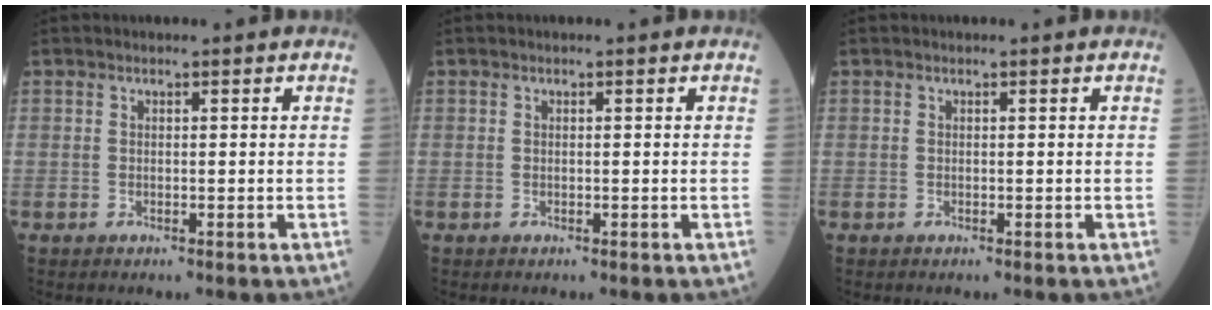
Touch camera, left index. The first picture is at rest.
{"total": 0.0}
{"total": 0.0}